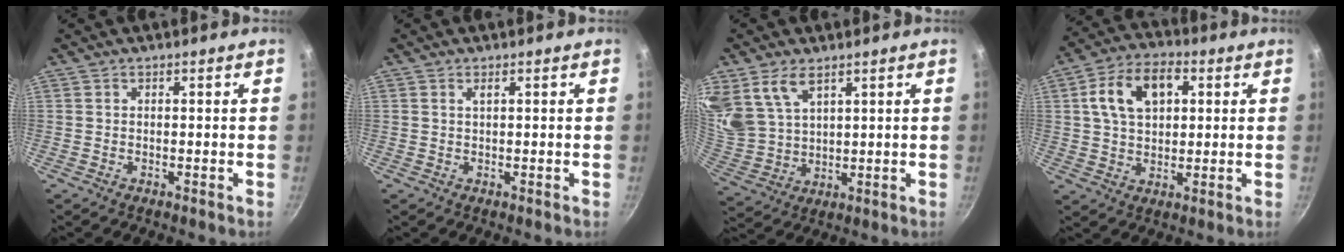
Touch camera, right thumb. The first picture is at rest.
{"total": 0.7, "force": [0.4, 0.1, 0.6], "torque": [-0.011, 0.001, 0.008]}
{"total": 9.6, "force": [5.8, 5.6, 5.3], "torque": [-0.090, -0.030, 0.129]}
{"total": 12.2, "force": [3.2, 8.0, 8.6], "torque": [-0.131, 0.014, 0.046]}